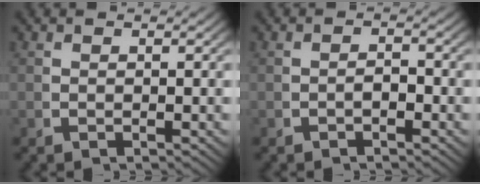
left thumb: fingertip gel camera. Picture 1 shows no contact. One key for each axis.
{"total": 1.1, "fx": -0.9, "fy": 0.5, "fz": 0.6, "tx": -0.010, "ty": -0.004, "tz": -0.015}